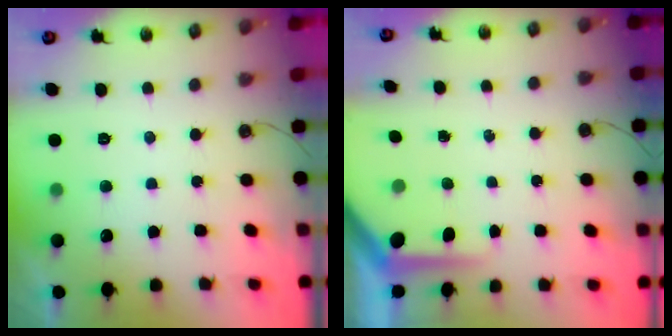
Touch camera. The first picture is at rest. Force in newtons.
{"total": 6.3, "press": 6.2, "slide": 0.6}